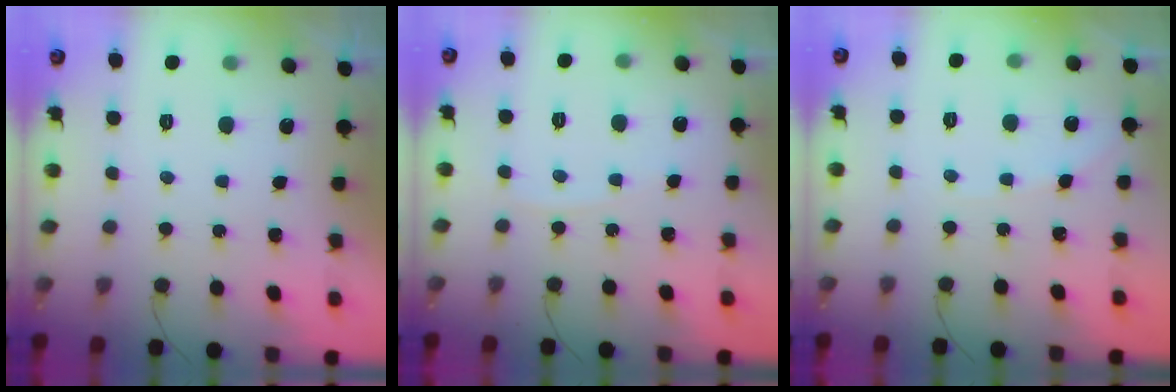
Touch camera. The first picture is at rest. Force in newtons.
{"total": 4.4, "press": 4.4, "slide": 0.6}
{"total": 2.5, "press": 2.4, "slide": 0.5}